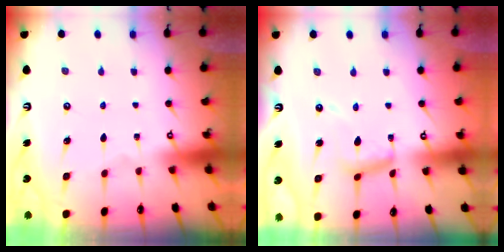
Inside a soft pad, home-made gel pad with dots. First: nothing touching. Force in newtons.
{"total": 9.6, "press": 9.6, "slide": 0.7}